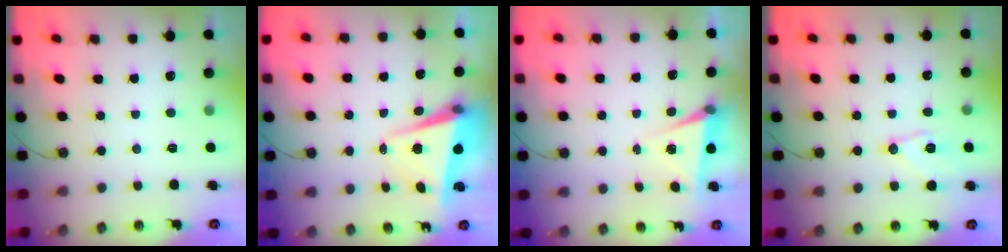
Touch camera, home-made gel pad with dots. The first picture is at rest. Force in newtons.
{"total": 5.3, "press": 4.9, "slide": 1.9}
{"total": 5.8, "press": 4.0, "slide": 4.2}
{"total": 10.0, "press": 10.0, "slide": 0.8}